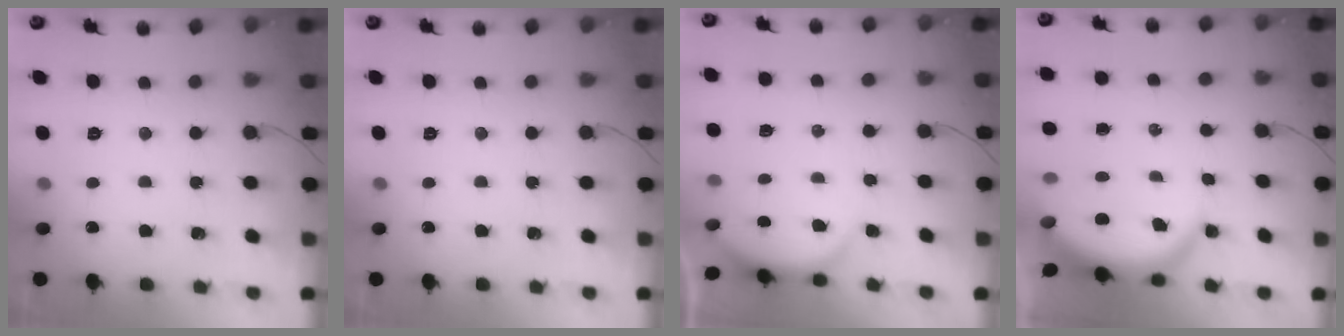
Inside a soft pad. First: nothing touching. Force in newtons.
{"total": 0.0}
{"total": 2.9, "press": 2.8, "slide": 0.6}
{"total": 6.6, "press": 6.6, "slide": 0.9}